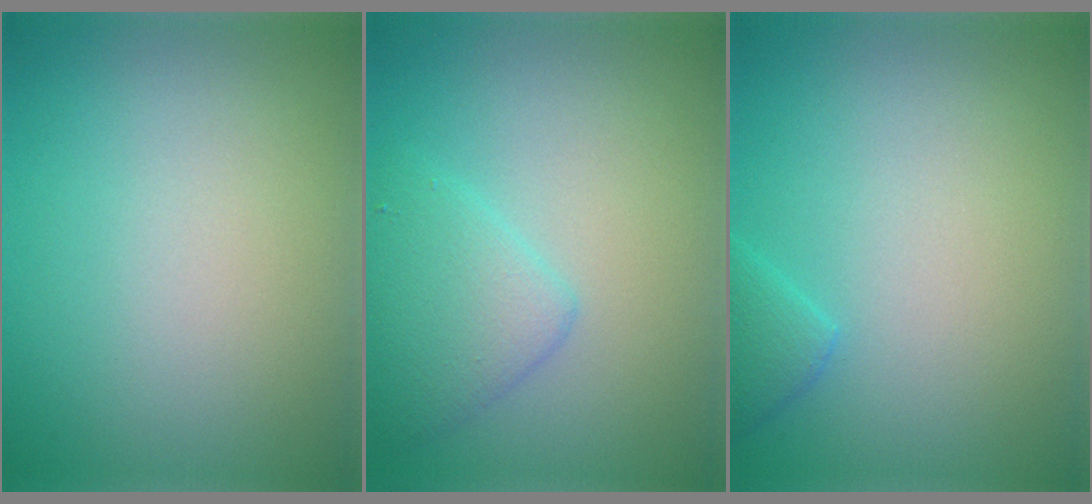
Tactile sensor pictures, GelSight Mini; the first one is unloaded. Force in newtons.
{"total": 3.3, "press": 3.3, "slide": 0.1}
{"total": 1.6, "press": 1.6, "slide": 0.2}